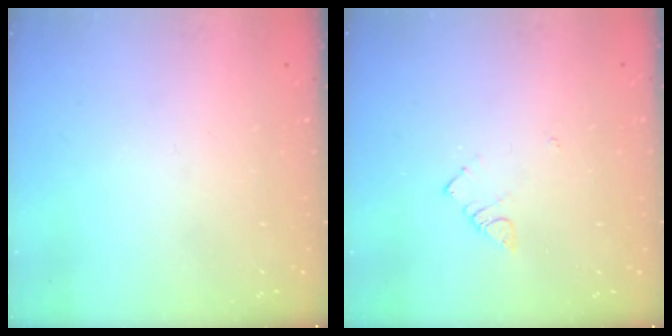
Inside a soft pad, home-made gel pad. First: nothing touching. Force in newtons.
{"total": 3.0, "press": 2.9, "slide": 0.4}